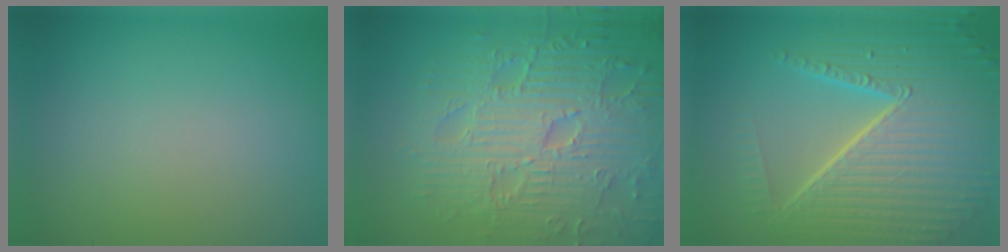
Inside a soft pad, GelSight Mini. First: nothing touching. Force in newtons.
{"total": 9.6, "press": 6.9, "slide": 6.7}
{"total": 10.2, "press": 6.5, "slide": 7.9}